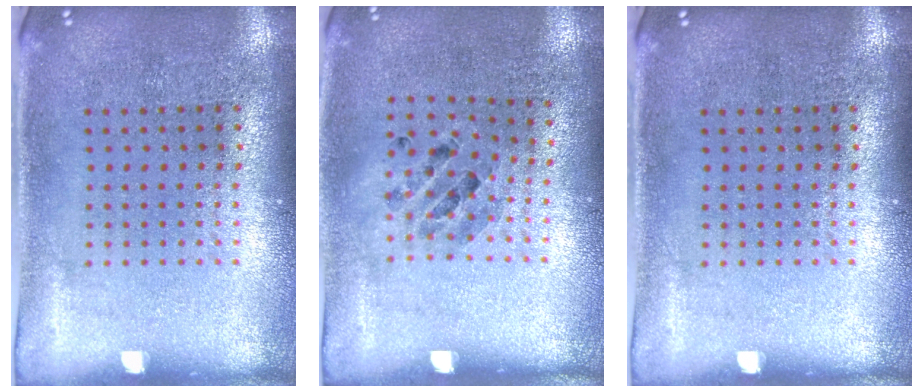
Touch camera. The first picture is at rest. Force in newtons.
{"total": 0.8, "press": 0.8, "slide": 0.1}
{"total": 0.0}